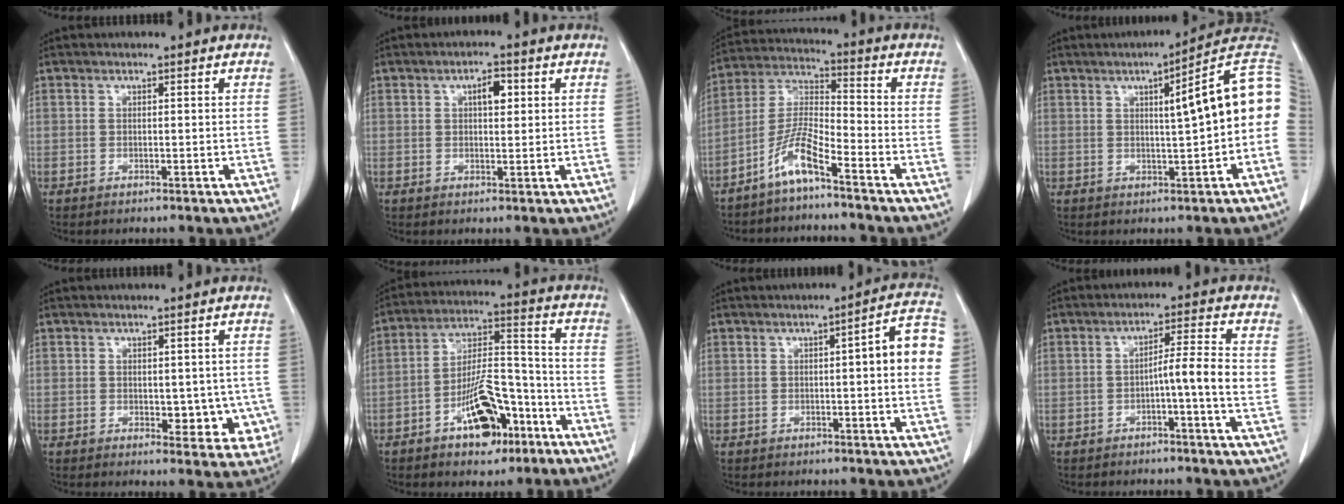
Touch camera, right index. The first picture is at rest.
{"total": 3.2, "force": [1.1, 1.2, 2.8], "torque": [-0.046, 0.003, 0.016]}
{"total": 7.5, "force": [-5.1, 0.4, 5.5], "torque": [-0.122, -0.005, -0.107]}
{"total": 11.2, "force": [1.2, 0.6, 11.1], "torque": [-0.142, 0.028, 0.009]}
{"total": 6.0, "force": [-0.5, 3.8, 4.7], "torque": [-0.030, 0.002, 0.004]}
{"total": 12.1, "force": [-6.4, 5.0, 8.9], "torque": [-0.160, 0.019, -0.098]}
{"total": 7.7, "force": [1.0, 0.8, 7.6], "torque": [-0.093, 0.016, 0.006]}
{"total": 5.8, "force": [-0.8, -0.6, 5.7], "torque": [-0.087, 0.010, -0.014]}